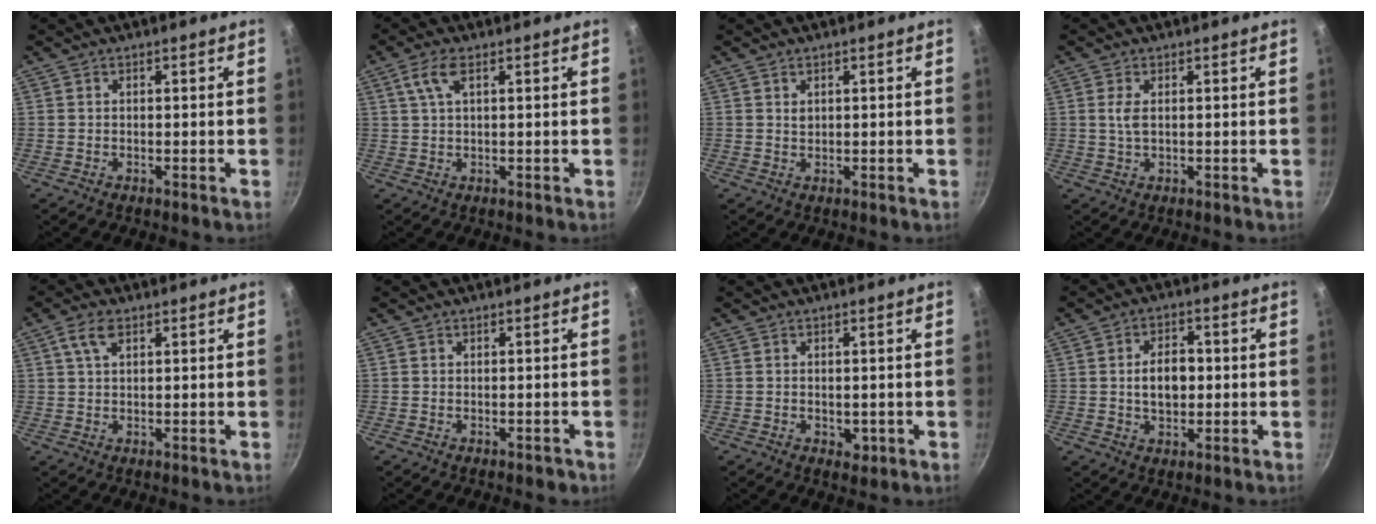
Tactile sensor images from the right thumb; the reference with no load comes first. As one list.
[{"total": 4.3, "force": [1.8, 1.2, 3.7], "torque": [-0.085, 0.005, 0.039]}, {"total": 1.0, "force": [0.7, 0.5, 0.6], "torque": [-0.009, -0.005, 0.014]}, {"total": 2.6, "force": [0.6, 1.1, 2.3], "torque": [-0.048, -0.004, 0.013]}, {"total": 4.3, "force": [2.0, 2.1, 3.1], "torque": [-0.058, 0.000, 0.039]}, {"total": 1.0, "force": [-0.5, 0.7, 0.4], "torque": [0.002, 0.011, 0.000]}, {"total": 2.4, "force": [-0.4, 1.8, 1.5], "torque": [-0.019, -0.005, -0.004]}, {"total": 7.2, "force": [0.2, 4.6, 5.5], "torque": [-0.071, 0.006, 0.003]}]